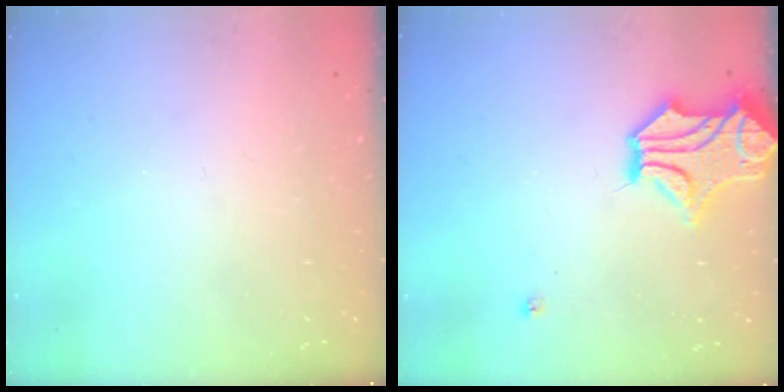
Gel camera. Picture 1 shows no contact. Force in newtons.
{"total": 5.3, "press": 4.9, "slide": 1.9}